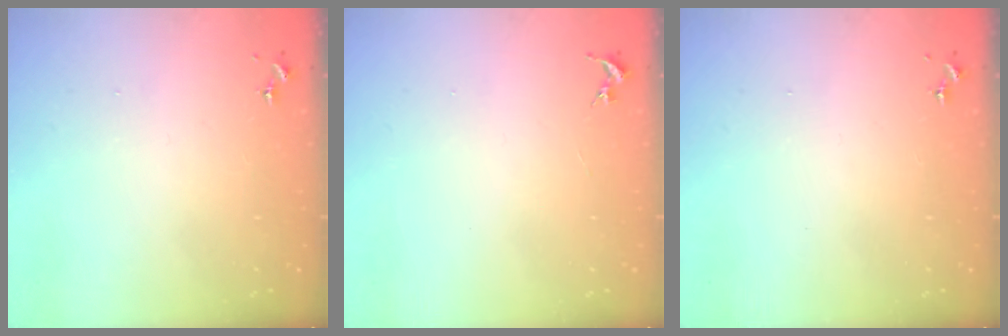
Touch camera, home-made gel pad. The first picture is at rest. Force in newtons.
{"total": 0.0}
{"total": 0.0}